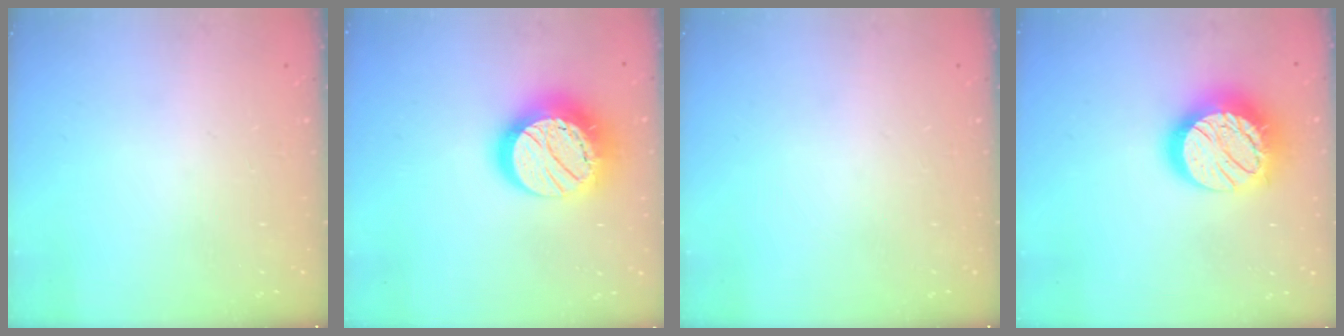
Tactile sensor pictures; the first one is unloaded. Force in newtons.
{"total": 19.5, "press": 19.4, "slide": 1.4}
{"total": 0.0}
{"total": 18.6, "press": 18.6, "slide": 1.2}